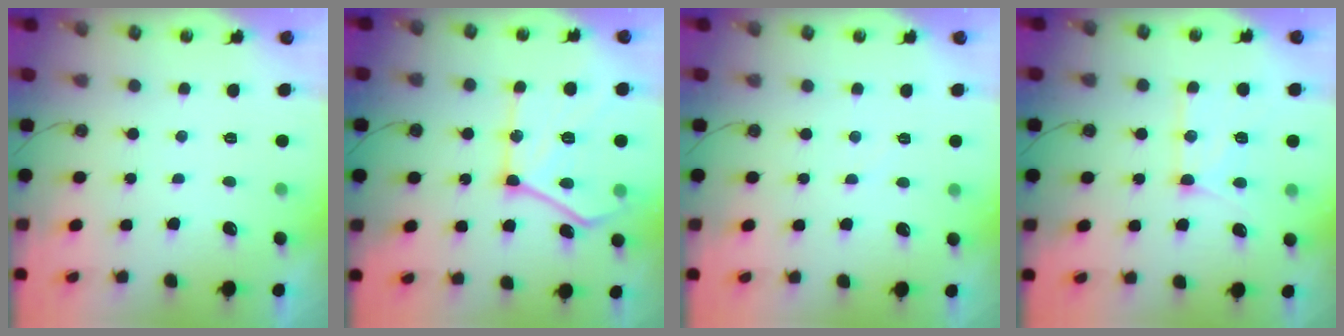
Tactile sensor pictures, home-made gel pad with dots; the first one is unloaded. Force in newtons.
{"total": 24.1, "press": 24.0, "slide": 1.9}
{"total": 2.5, "press": 2.5, "slide": 0.4}
{"total": 13.3, "press": 13.2, "slide": 1.6}